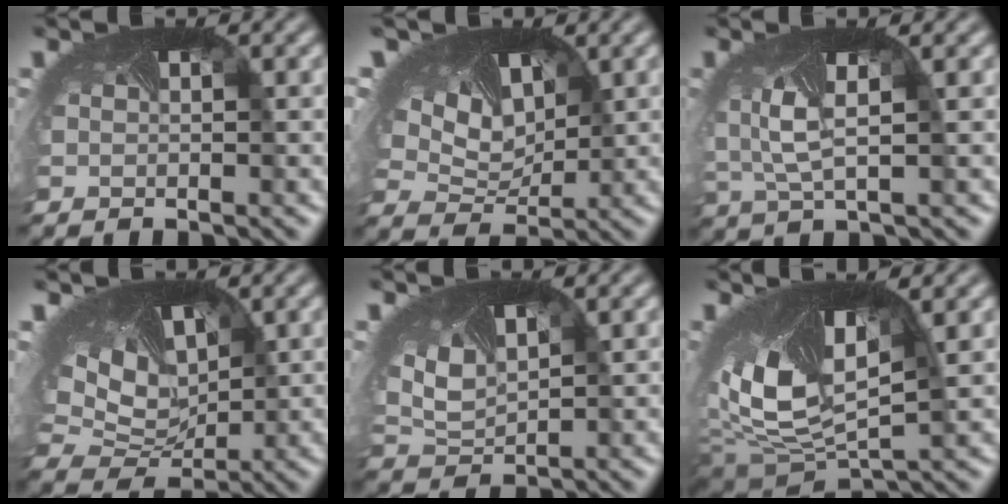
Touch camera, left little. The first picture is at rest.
{"total": 10.4, "force": [5.8, 6.2, 6.1], "torque": [-0.142, 0.021, 0.085]}
{"total": 3.5, "force": [0.2, 1.6, 3.1], "torque": [-0.095, -0.014, 0.008]}
{"total": 8.3, "force": [3.5, 5.5, 5.1], "torque": [-0.132, 0.007, 0.075]}
{"total": 4.5, "force": [1.8, 2.9, 3.0], "torque": [-0.089, -0.003, 0.048]}
{"total": 11.2, "force": [1.9, 5.7, 9.4], "torque": [-0.200, -0.018, 0.038]}